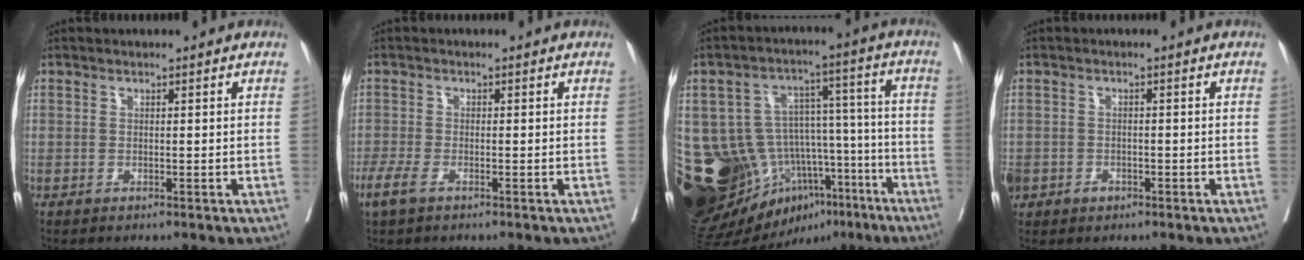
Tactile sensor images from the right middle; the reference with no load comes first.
{"total": 2.7, "force": [-1.7, 1.0, 2.0], "torque": [-0.051, -0.004, -0.032]}
{"total": 24.8, "force": [-11.5, 16.2, 14.9], "torque": [-0.283, 0.055, -0.164]}
{"total": 8.0, "force": [-2.9, 6.8, 3.0], "torque": [-0.103, 0.007, -0.040]}